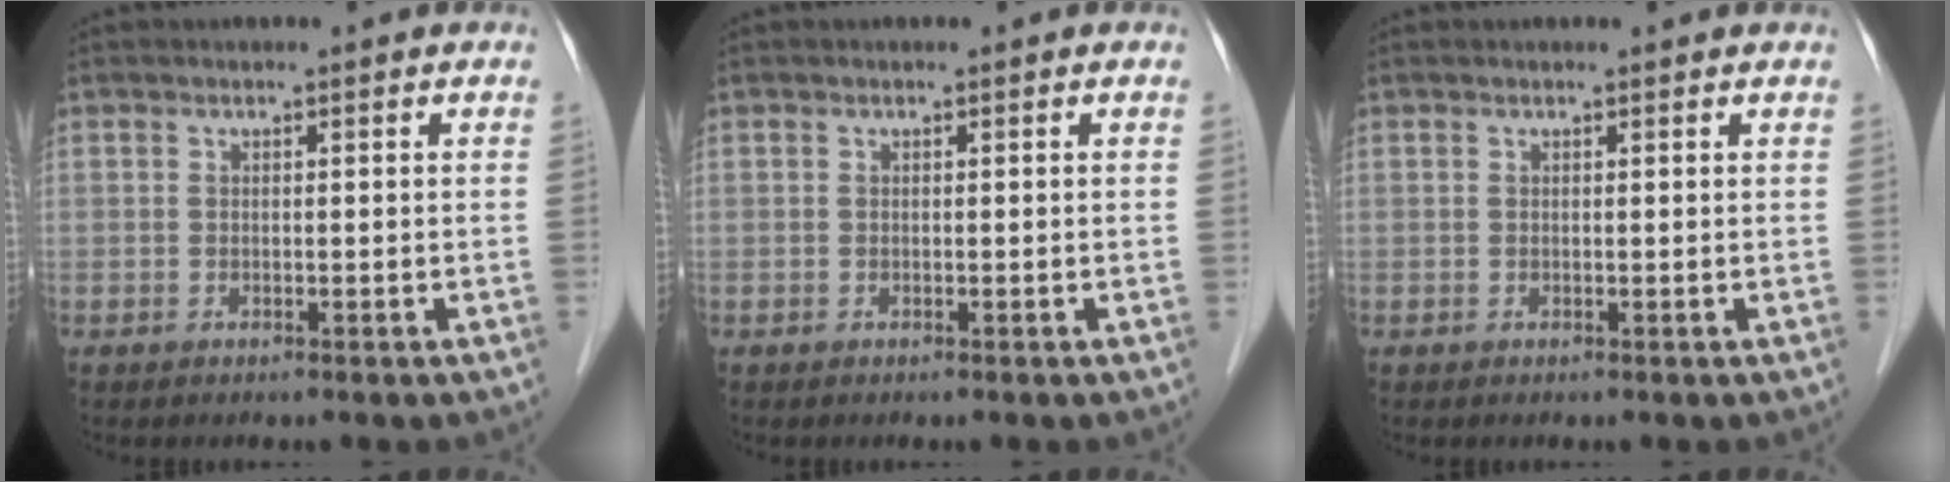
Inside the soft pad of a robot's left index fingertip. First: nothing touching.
{"total": 0.0}
{"total": 0.9, "force": [0.9, 0.0, 0.2], "torque": [-0.010, 0.006, 0.012]}